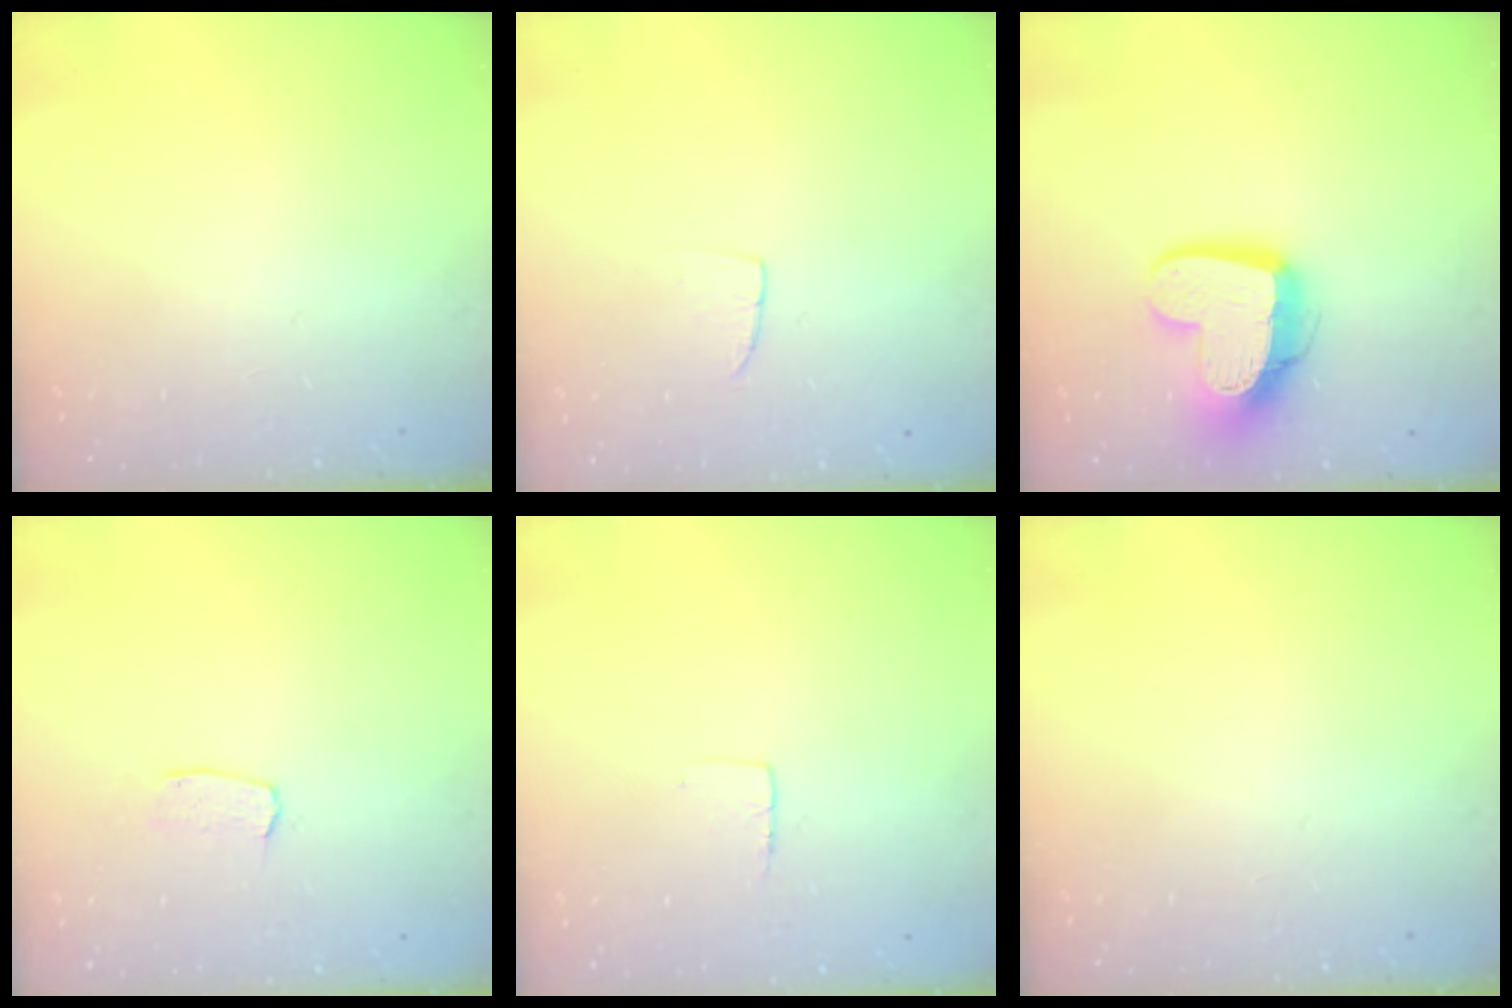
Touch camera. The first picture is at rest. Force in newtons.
{"total": 3.8, "press": 3.7, "slide": 0.2}
{"total": 14.9, "press": 14.8, "slide": 1.5}
{"total": 2.9, "press": 2.9, "slide": 0.2}
{"total": 3.5, "press": 3.5, "slide": 0.3}
{"total": 0.0}